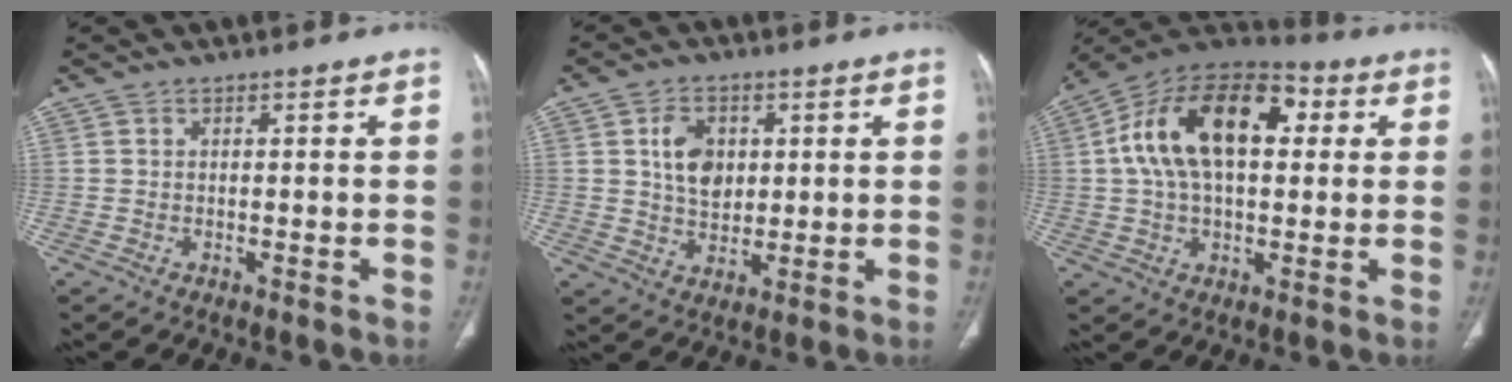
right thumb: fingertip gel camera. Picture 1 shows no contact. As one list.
[{"total": 7.7, "force": [1.8, 5.6, 5.0], "torque": [-0.062, -0.011, 0.033]}, {"total": 20.3, "force": [4.1, 11.6, 16.1], "torque": [-0.264, 0.030, 0.058]}]